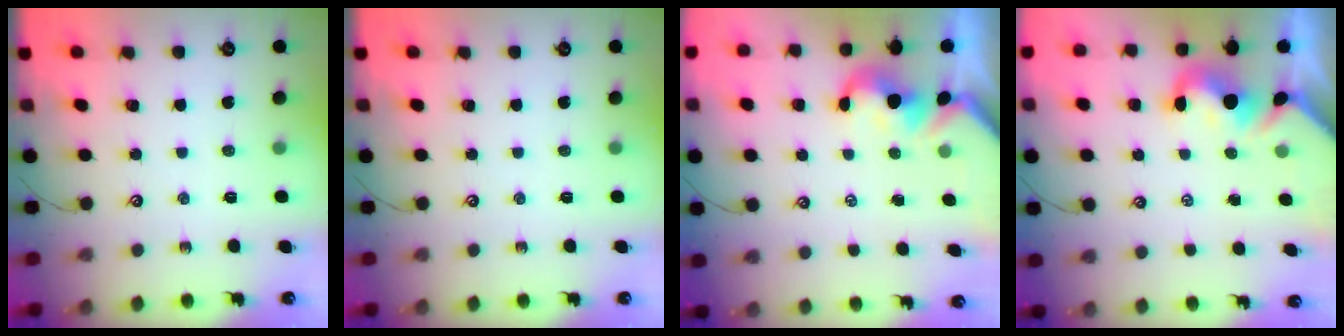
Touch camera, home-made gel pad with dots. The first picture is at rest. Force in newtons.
{"total": 0.0}
{"total": 0.8, "press": 0.6, "slide": 0.4}
{"total": 1.4, "press": 1.2, "slide": 0.7}